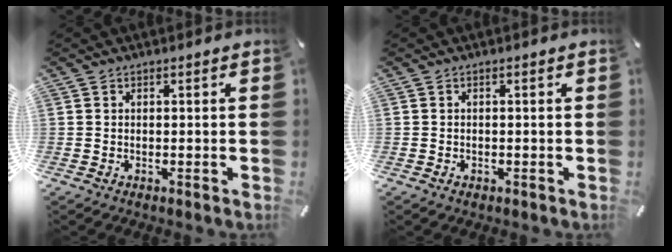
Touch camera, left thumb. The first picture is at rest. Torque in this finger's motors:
{"motor_torque": [0.02, -0.26, -0.05, -0.05, 0.02]}